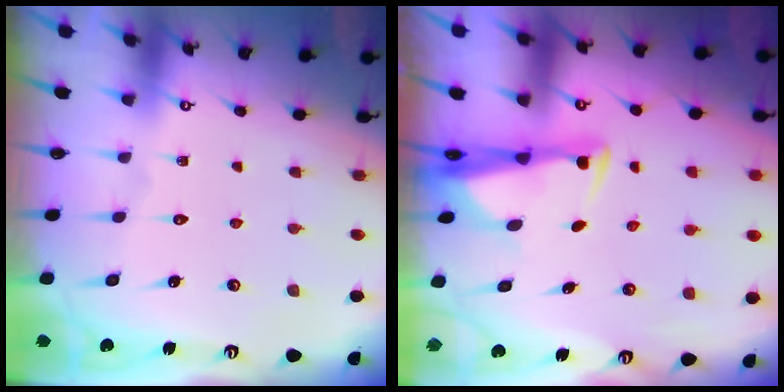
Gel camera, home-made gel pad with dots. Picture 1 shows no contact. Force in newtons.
{"total": 2.9, "press": 2.7, "slide": 0.9}